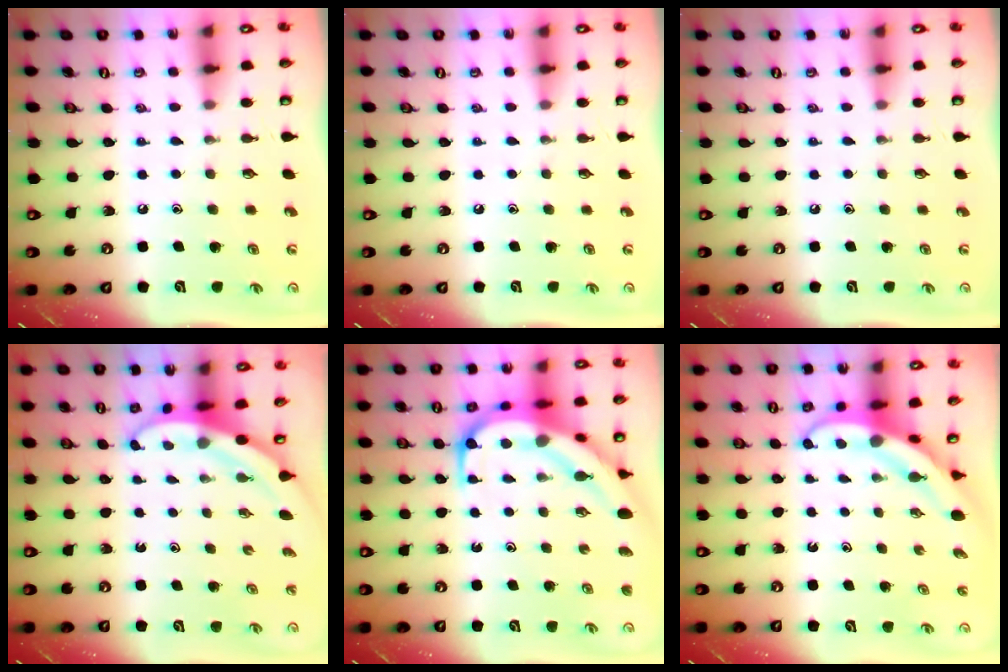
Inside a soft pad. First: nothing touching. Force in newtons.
{"total": 0.0}
{"total": 0.0}
{"total": 3.4, "press": 3.4, "slide": 0.1}
{"total": 13.8, "press": 13.7, "slide": 1.7}
{"total": 5.8, "press": 5.8, "slide": 0.5}